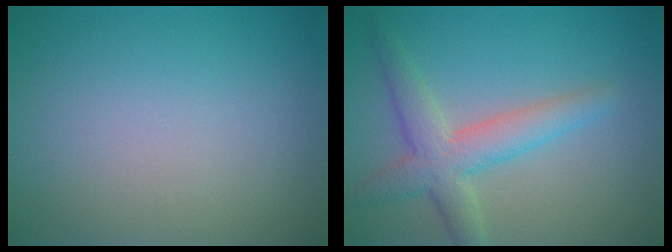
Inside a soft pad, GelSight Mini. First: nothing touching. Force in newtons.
{"total": 4.3, "press": 4.3, "slide": 0.2}